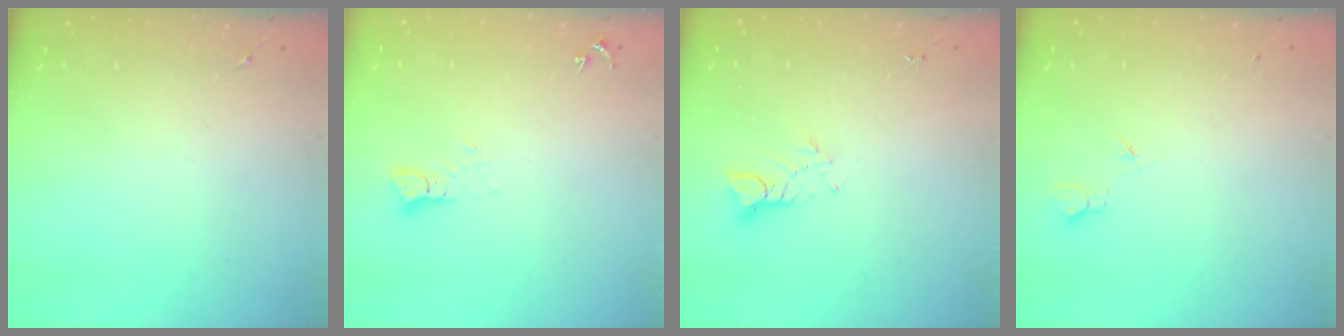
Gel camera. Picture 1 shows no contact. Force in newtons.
{"total": 3.7, "press": 3.7, "slide": 0.3}
{"total": 5.1, "press": 5.0, "slide": 0.3}
{"total": 3.2, "press": 3.2, "slide": 0.4}